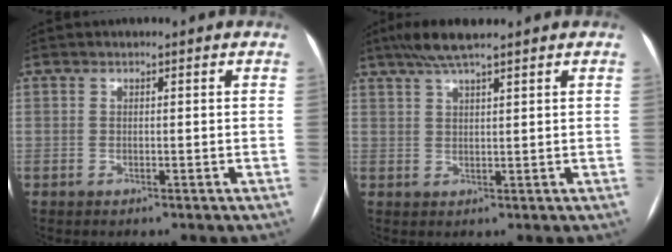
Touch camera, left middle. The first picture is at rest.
{"total": 5.6, "force": [4.4, 0.1, 3.5], "torque": [-0.067, 0.024, 0.081]}